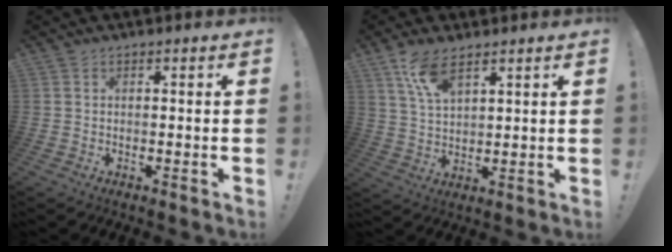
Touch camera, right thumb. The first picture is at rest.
{"total": 8.9, "force": [6.0, 3.3, 5.6], "torque": [-0.100, -0.028, 0.110]}